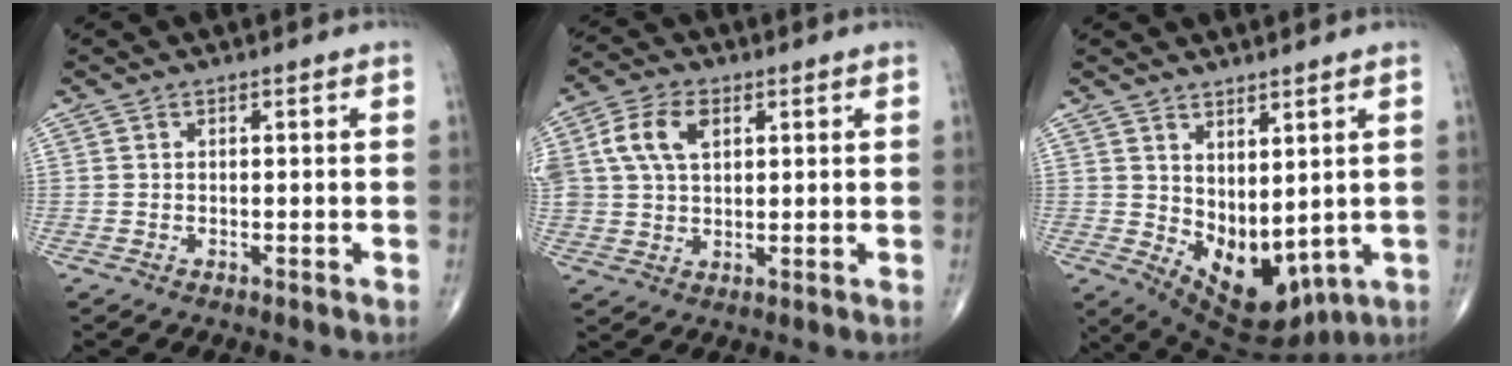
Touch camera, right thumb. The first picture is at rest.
{"total": 8.9, "force": [2.9, 5.6, 6.4], "torque": [-0.122, 0.006, 0.054]}
{"total": 11.3, "force": [1.2, 6.5, 9.1], "torque": [-0.113, -0.028, 0.053]}